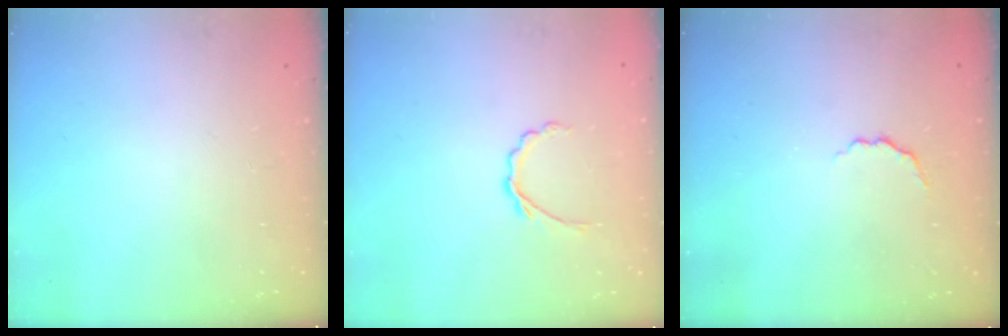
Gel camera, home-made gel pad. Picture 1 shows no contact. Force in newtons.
{"total": 3.3, "press": 3.1, "slide": 1.1}
{"total": 2.7, "press": 2.6, "slide": 0.9}